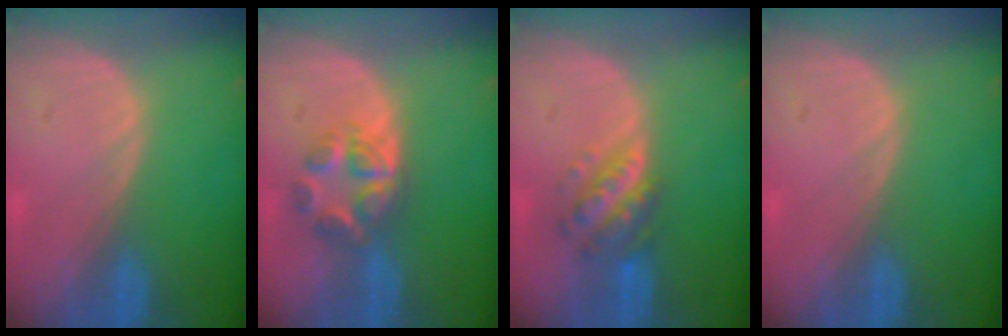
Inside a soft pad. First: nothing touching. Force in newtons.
{"total": 5.9, "press": 5.4, "slide": 2.2}
{"total": 5.8, "press": 5.3, "slide": 2.5}
{"total": 0.0}